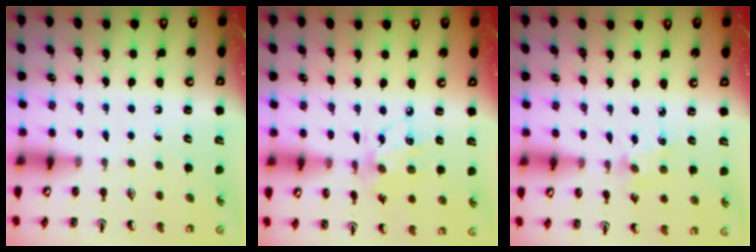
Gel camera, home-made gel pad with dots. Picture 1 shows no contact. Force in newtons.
{"total": 7.7, "press": 7.7, "slide": 0.6}
{"total": 1.8, "press": 1.7, "slide": 0.5}